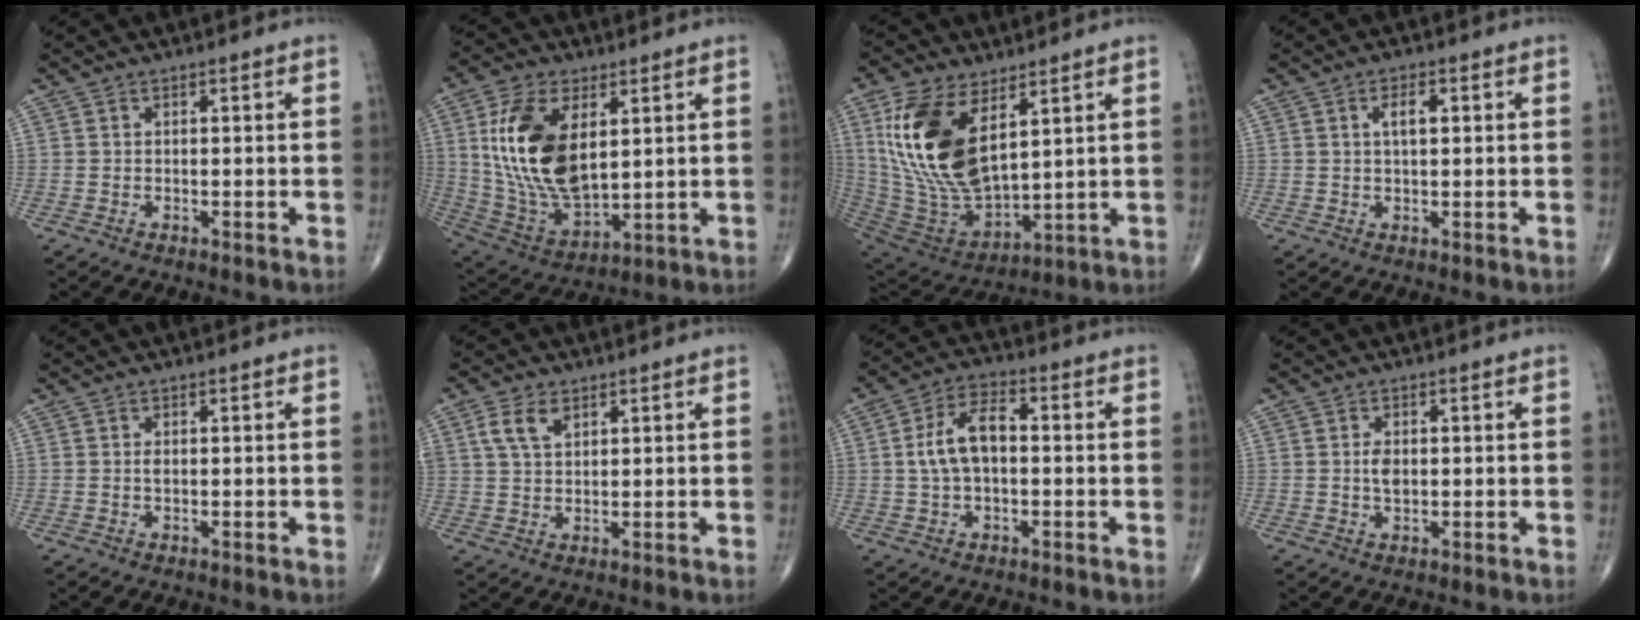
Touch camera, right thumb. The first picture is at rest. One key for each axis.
{"total": 19.3, "fx": 4.5, "fy": 10.3, "fz": 15.7, "tx": -0.295, "ty": -0.023, "tz": 0.095}
{"total": 20.3, "fx": 7.0, "fy": 10.3, "fz": 16.0, "tx": -0.307, "ty": -0.032, "tz": 0.147}
{"total": 3.4, "fx": 0.9, "fy": 1.5, "fz": 3.0, "tx": -0.050, "ty": 0.003, "tz": 0.015}
{"total": 0.8, "fx": 0.0, "fy": 0.4, "fz": 0.7, "tx": -0.012, "ty": 0.000, "tz": -0.001}
{"total": 5.2, "fx": 2.4, "fy": 3.0, "fz": 3.5, "tx": -0.064, "ty": -0.003, "tz": 0.048}
{"total": 8.7, "fx": 0.2, "fy": 4.7, "fz": 7.3, "tx": -0.141, "ty": 0.025, "tz": -0.004}
{"total": 2.6, "fx": 0.1, "fy": 1.5, "fz": 2.1, "tx": -0.035, "ty": -0.001, "tz": 0.000}